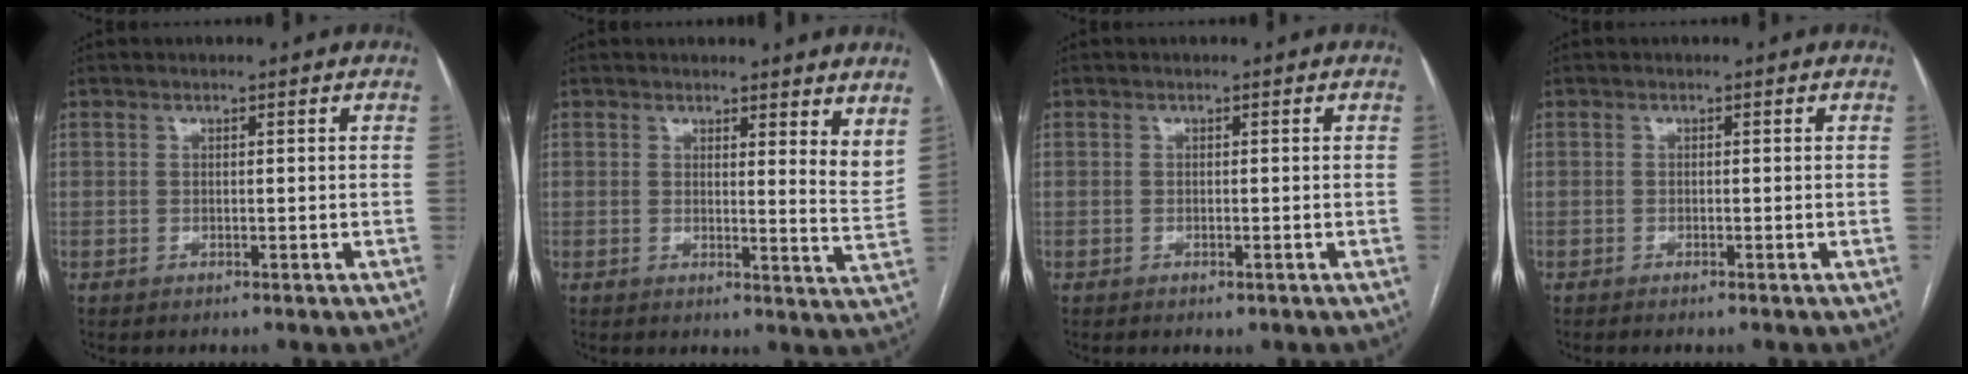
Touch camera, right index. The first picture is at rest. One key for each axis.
{"total": 5.5, "fx": 4.6, "fy": 0.8, "fz": 2.9, "tx": -0.032, "ty": -0.032, "tz": 0.040}
{"total": 0.7, "fx": -0.4, "fy": 0.3, "fz": 0.4, "tx": -0.003, "ty": 0.000, "tz": -0.003}
{"total": 0.8, "fx": -0.6, "fy": -0.1, "fz": 0.5, "tx": -0.007, "ty": 0.000, "tz": -0.011}